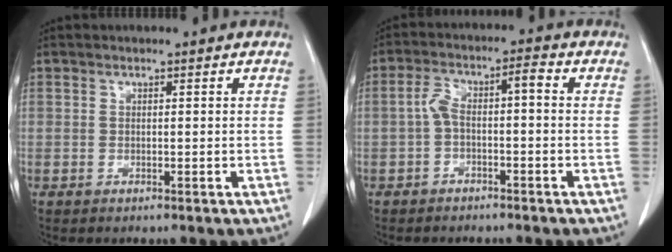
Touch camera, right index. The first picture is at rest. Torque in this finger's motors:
{"motor_torque": [0.49, -0.26, 0.27, 0.08]}